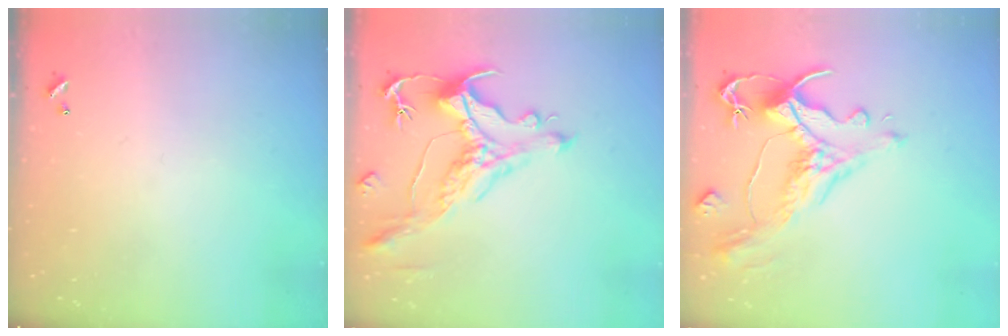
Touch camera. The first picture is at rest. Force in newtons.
{"total": 1.7, "press": 0.9, "slide": 1.4}
{"total": 1.6, "press": 0.8, "slide": 1.4}